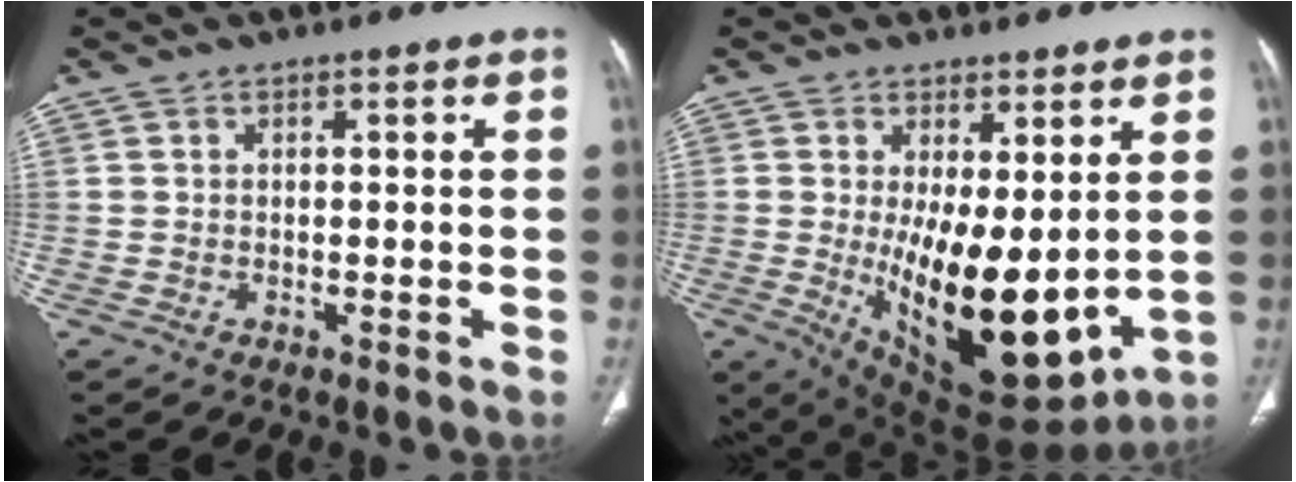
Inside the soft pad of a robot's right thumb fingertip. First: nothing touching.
{"total": 17.8, "force": [-0.1, 7.7, 16.1], "torque": [-0.238, -0.045, 0.026]}